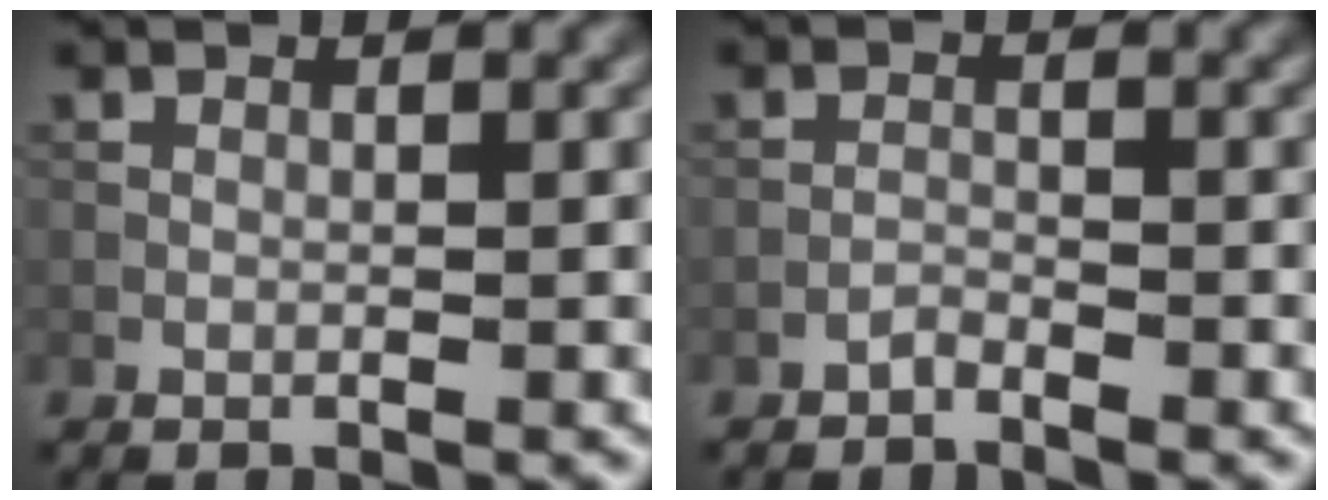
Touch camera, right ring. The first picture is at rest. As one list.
[{"total": 0.9, "force": [-0.8, 0.1, 0.0], "torque": [0.001, 0.004, -0.019]}]